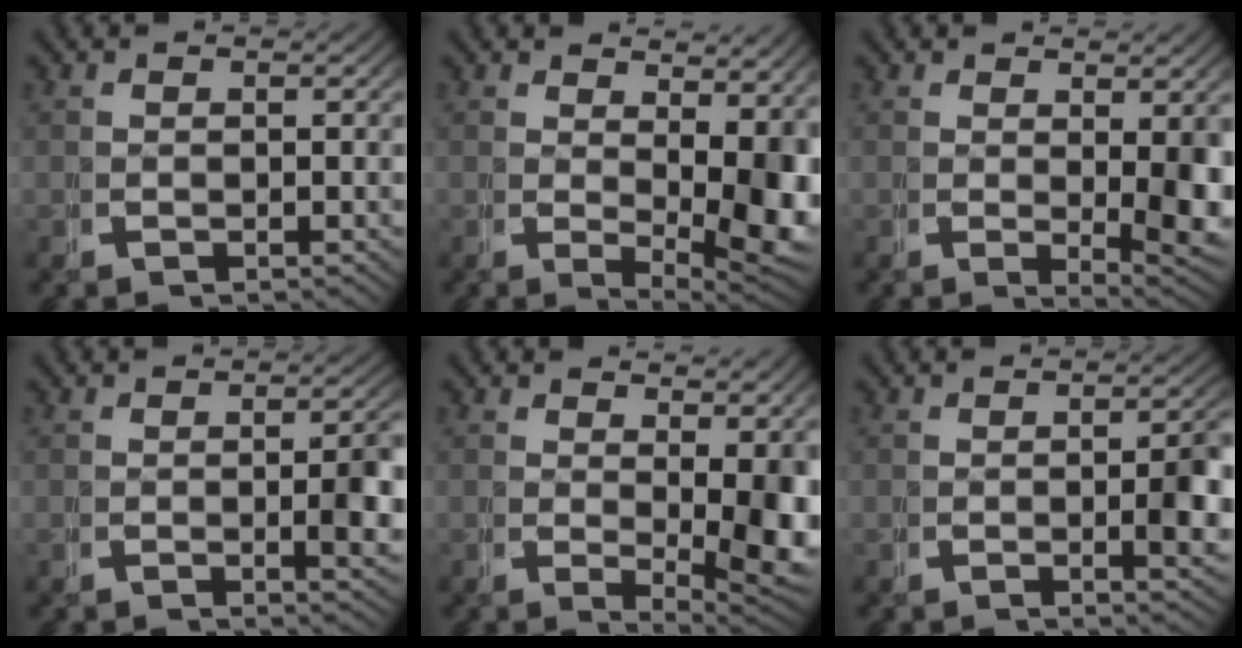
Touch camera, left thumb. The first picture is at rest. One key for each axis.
{"total": 7.2, "fx": 0.7, "fy": 3.3, "fz": 6.3, "tx": -0.086, "ty": -0.037, "tz": 0.030}
{"total": 5.3, "fx": 0.3, "fy": 1.7, "fz": 5.0, "tx": -0.069, "ty": -0.024, "tz": 0.016}
{"total": 3.8, "fx": -0.2, "fy": 0.8, "fz": 3.7, "tx": -0.052, "ty": -0.004, "tz": -0.003}
{"total": 6.5, "fx": 0.4, "fy": 2.7, "fz": 5.9, "tx": -0.079, "ty": -0.034, "tz": 0.023}
{"total": 4.2, "fx": -0.3, "fy": 0.9, "fz": 4.1, "tx": -0.057, "ty": -0.004, "tz": -0.004}